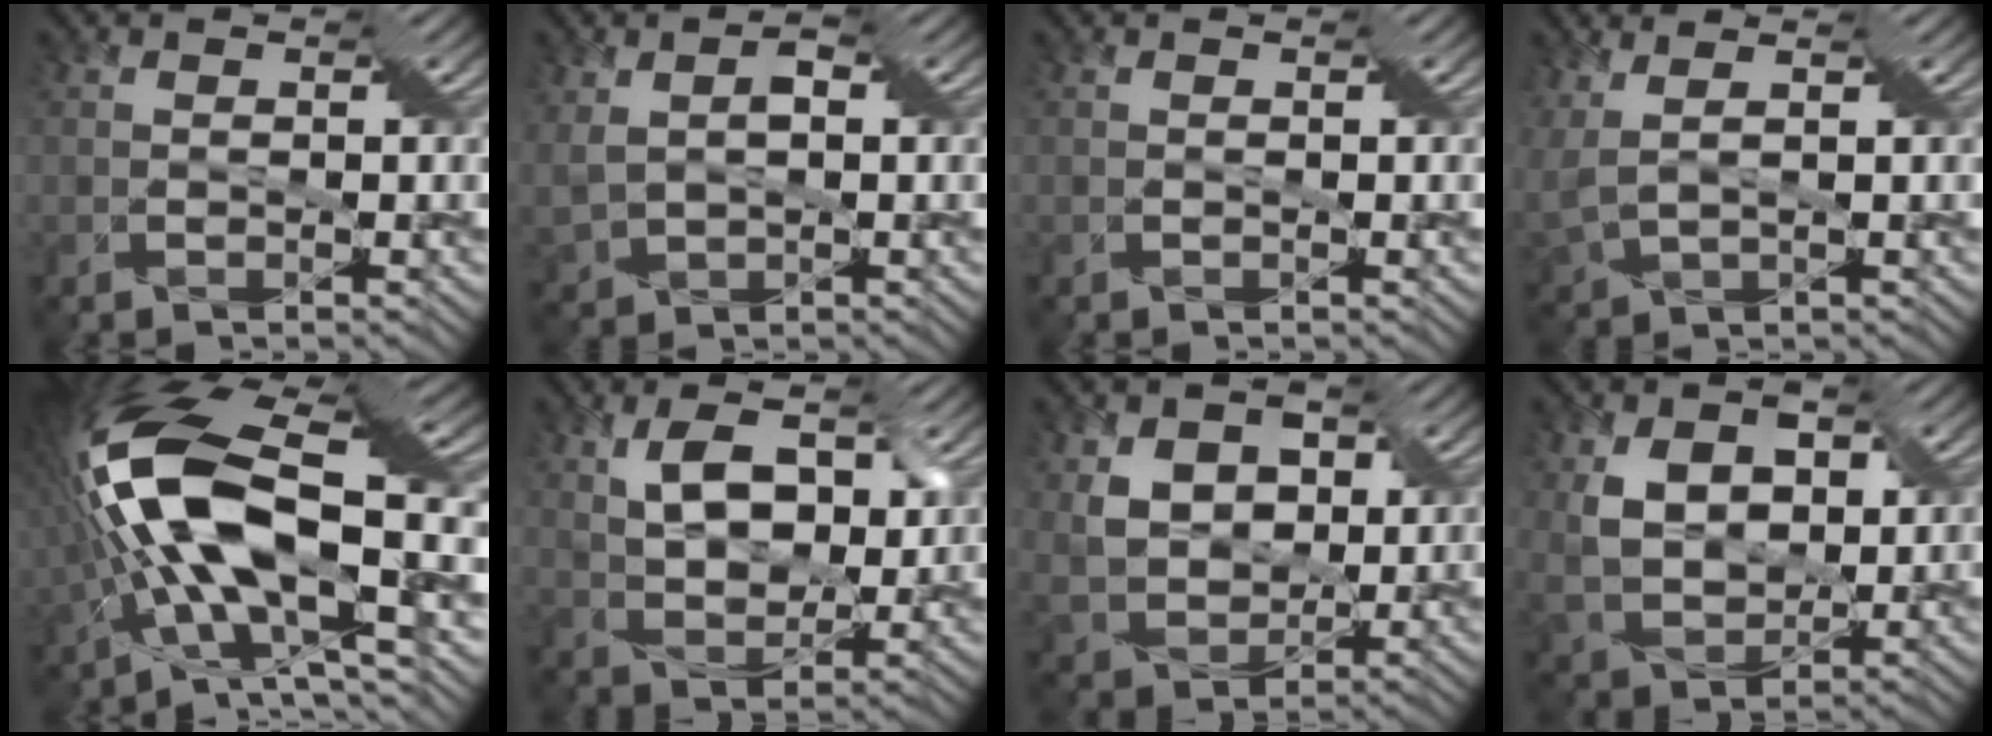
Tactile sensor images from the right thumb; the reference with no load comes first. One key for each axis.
{"total": 4.7, "fx": 1.0, "fy": 2.9, "fz": 3.6, "tx": -0.093, "ty": -0.004, "tz": 0.022}
{"total": 0.0}
{"total": 5.9, "fx": 2.3, "fy": 3.2, "fz": 4.5, "tx": -0.118, "ty": 0.007, "tz": 0.055}
{"total": 16.8, "fx": -1.3, "fy": 6.7, "fz": 15.3, "tx": -0.321, "ty": 0.006, "tz": -0.030}
{"total": 7.2, "fx": 2.8, "fy": 3.8, "fz": 5.5, "tx": -0.109, "ty": 0.005, "tz": 0.052}
{"total": 7.1, "fx": 2.5, "fy": 5.3, "fz": 4.1, "tx": -0.115, "ty": 0.004, "tz": 0.045}
{"total": 7.1, "fx": 2.2, "fy": 4.8, "fz": 4.7, "tx": -0.112, "ty": -0.002, "tz": 0.040}